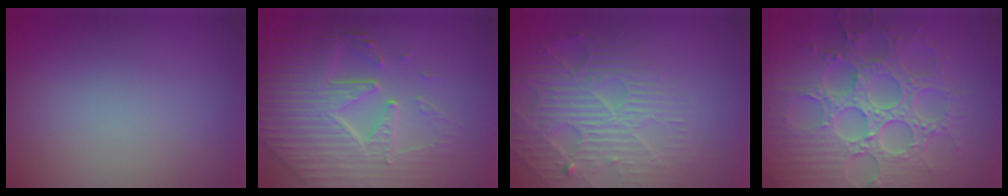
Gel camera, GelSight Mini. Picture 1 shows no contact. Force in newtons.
{"total": 8.7, "press": 6.0, "slide": 6.3}
{"total": 4.4, "press": 4.0, "slide": 1.7}
{"total": 8.8, "press": 6.5, "slide": 5.8}